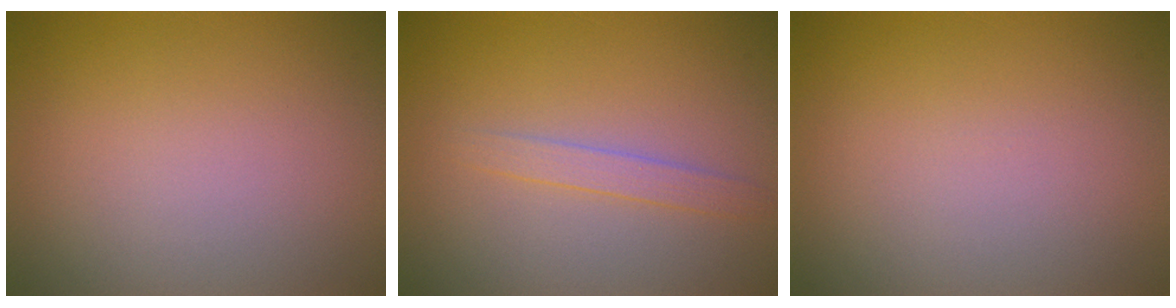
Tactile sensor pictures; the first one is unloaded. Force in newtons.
{"total": 1.5, "press": 1.5, "slide": 0.1}
{"total": 0.0}